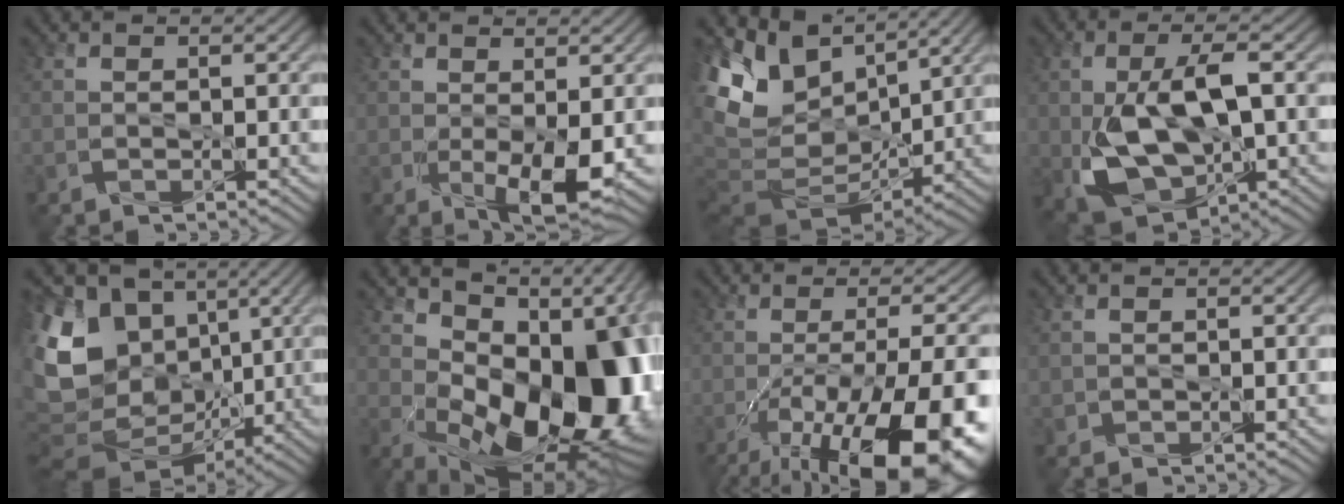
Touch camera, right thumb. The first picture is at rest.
{"total": 4.8, "force": [0.0, 1.9, 4.4], "torque": [-0.087, -0.011, 0.008]}
{"total": 13.6, "force": [3.4, 9.3, 9.3], "torque": [-0.233, -0.008, 0.081]}
{"total": 12.5, "force": [-1.1, 6.7, 10.5], "torque": [-0.219, -0.009, -0.014]}
{"total": 19.4, "force": [0.8, 14.5, 12.8], "torque": [-0.301, -0.002, 0.036]}
{"total": 18.4, "force": [0.4, 11.1, 14.7], "torque": [-0.190, -0.036, 0.036]}
{"total": 18.1, "force": [-9.5, 6.0, 14.3], "torque": [-0.219, -0.033, -0.133]}
{"total": 0.7, "force": [-0.2, 0.7, 0.0], "torque": [0.003, -0.008, -0.006]}